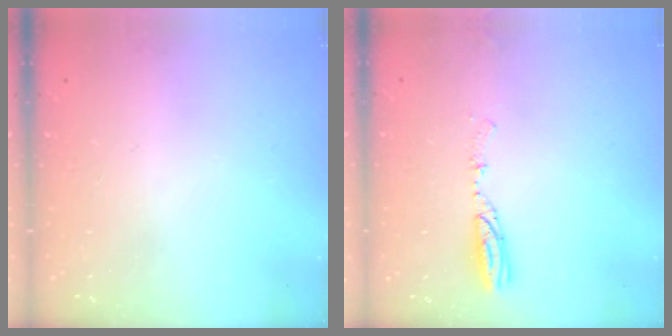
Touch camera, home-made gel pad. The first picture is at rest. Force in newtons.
{"total": 4.7, "press": 4.7, "slide": 0.4}